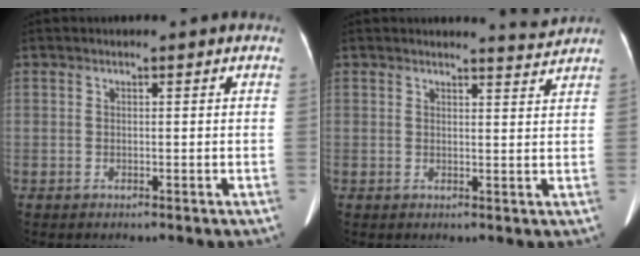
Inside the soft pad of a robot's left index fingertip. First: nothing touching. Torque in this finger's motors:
{"motor_torque": [0.06, -0.50, -0.13, 0.00]}